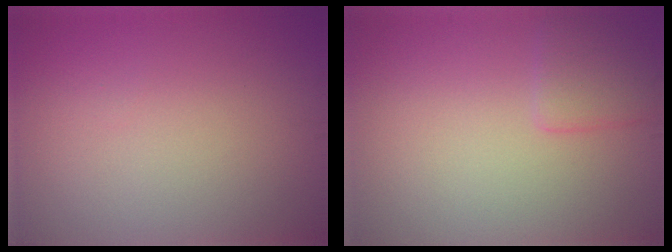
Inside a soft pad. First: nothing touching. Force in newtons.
{"total": 1.9, "press": 1.9, "slide": 0.1}